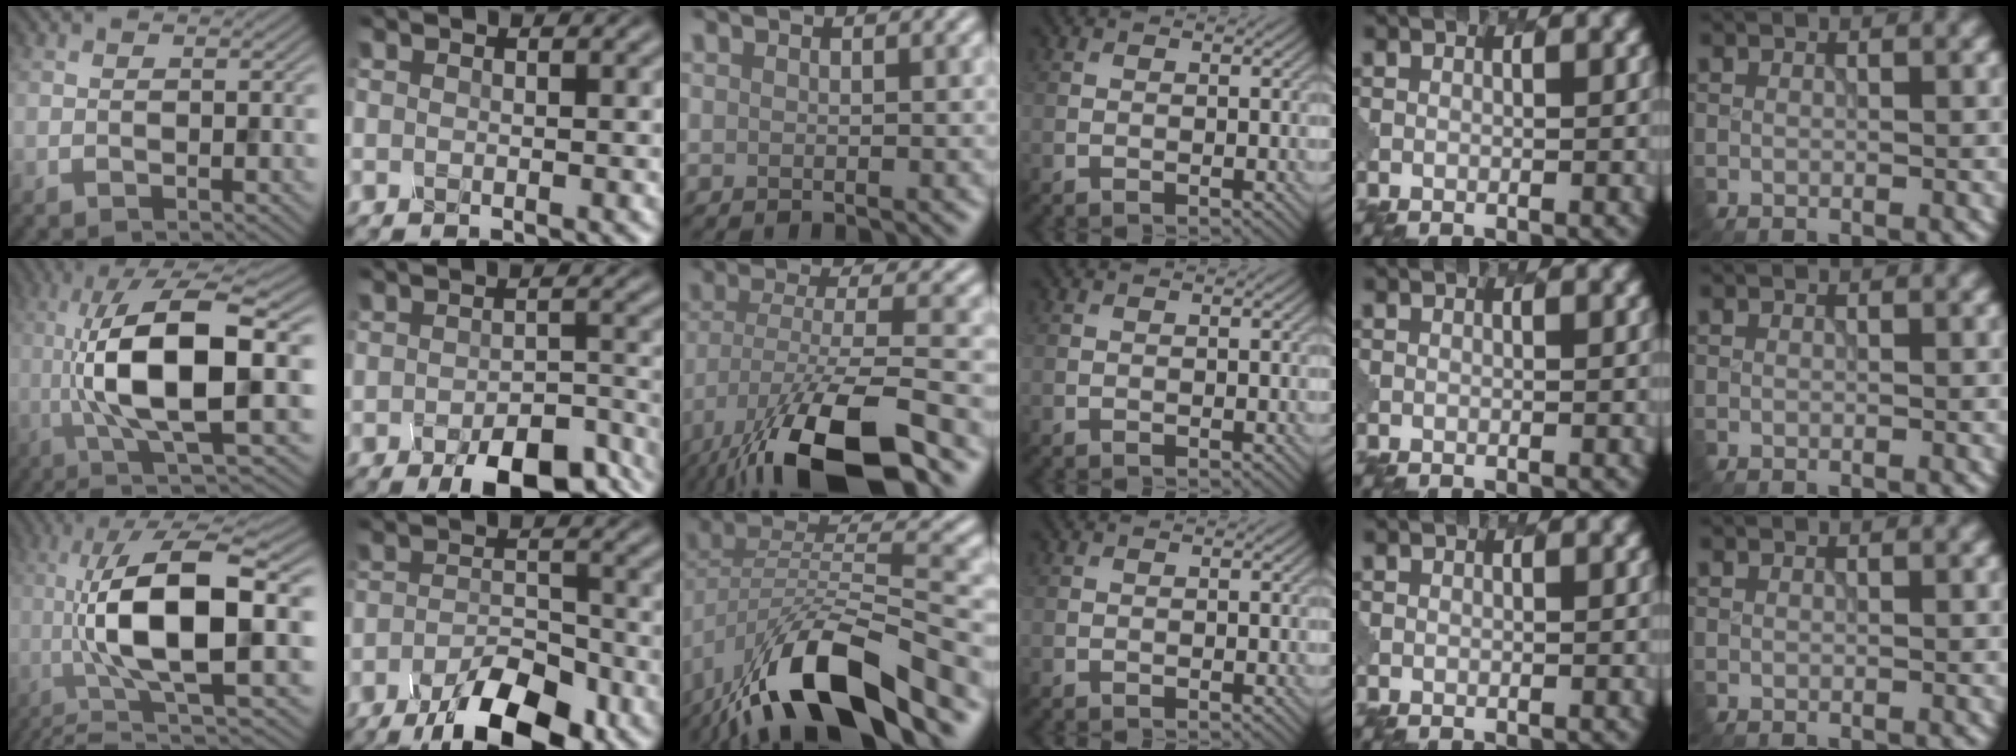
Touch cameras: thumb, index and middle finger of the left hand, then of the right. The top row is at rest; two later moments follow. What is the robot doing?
{"motion": "dispense", "object": "glue stick"}